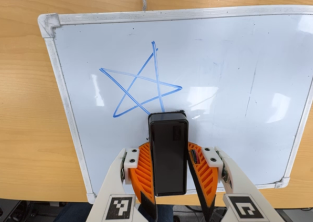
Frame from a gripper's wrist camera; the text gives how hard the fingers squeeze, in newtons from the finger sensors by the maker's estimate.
{"total": 5.9, "left": 5.9, "right": 6.0}